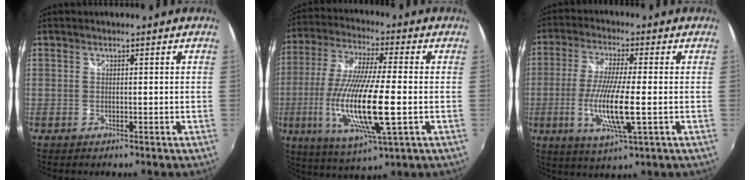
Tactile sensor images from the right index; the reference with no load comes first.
{"total": 18.5, "force": [-4.1, 3.1, 17.8], "torque": [-0.355, -0.031, -0.070]}
{"total": 11.5, "force": [-2.5, 1.3, 11.1], "torque": [-0.219, -0.018, -0.047]}